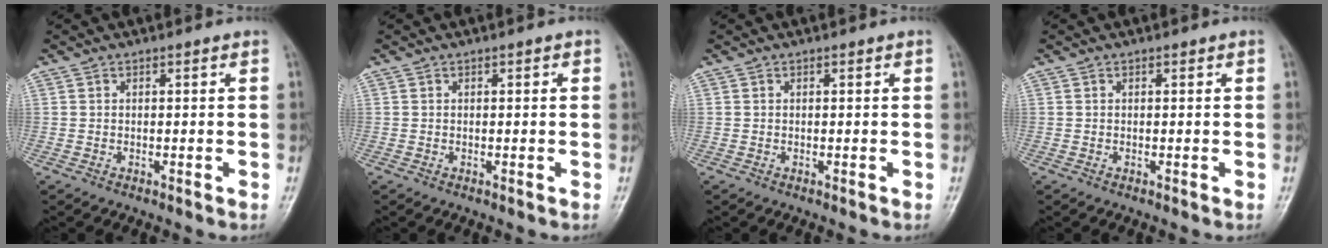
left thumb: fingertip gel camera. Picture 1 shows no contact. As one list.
[{"total": 0.7, "force": [0.2, 0.3, 0.6], "torque": [-0.004, 0.002, 0.003]}, {"total": 0.0}, {"total": 0.0}]